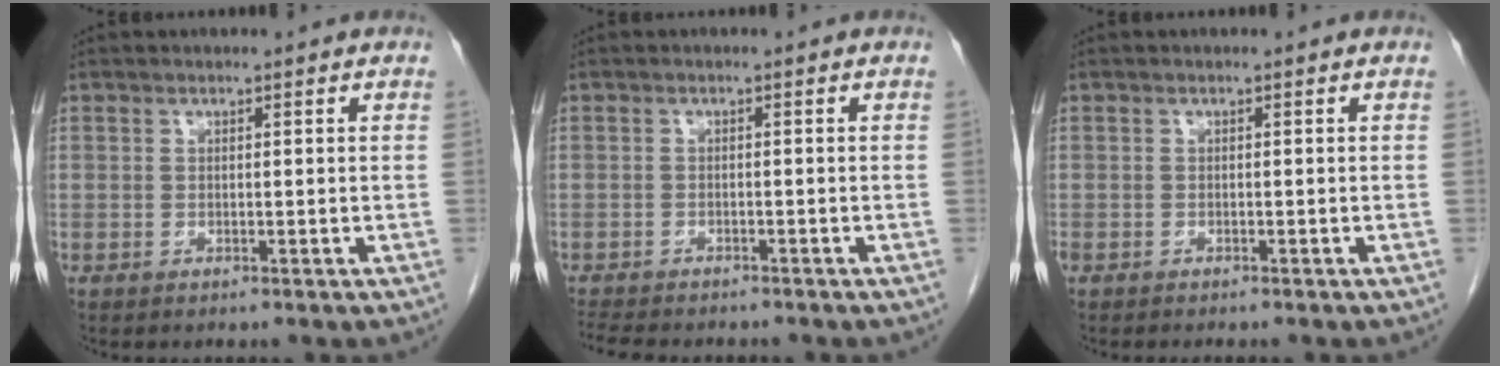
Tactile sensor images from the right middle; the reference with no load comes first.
{"total": 7.6, "force": [-6.7, 1.8, 3.1], "torque": [-0.053, -0.009, -0.099]}
{"total": 2.7, "force": [-2.3, 0.9, 1.2], "torque": [-0.021, -0.007, -0.030]}